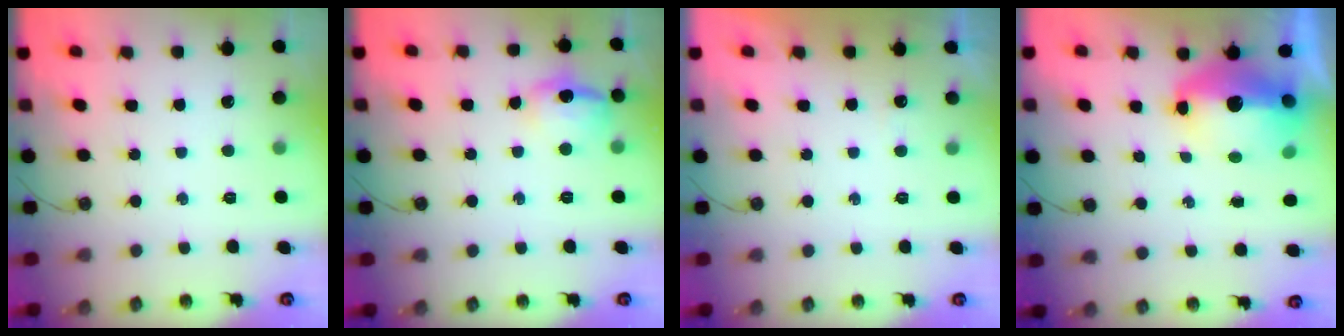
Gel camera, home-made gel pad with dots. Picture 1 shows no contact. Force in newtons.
{"total": 12.0, "press": 12.0, "slide": 0.8}
{"total": 2.2, "press": 2.2, "slide": 0.5}
{"total": 13.7, "press": 13.6, "slide": 1.7}